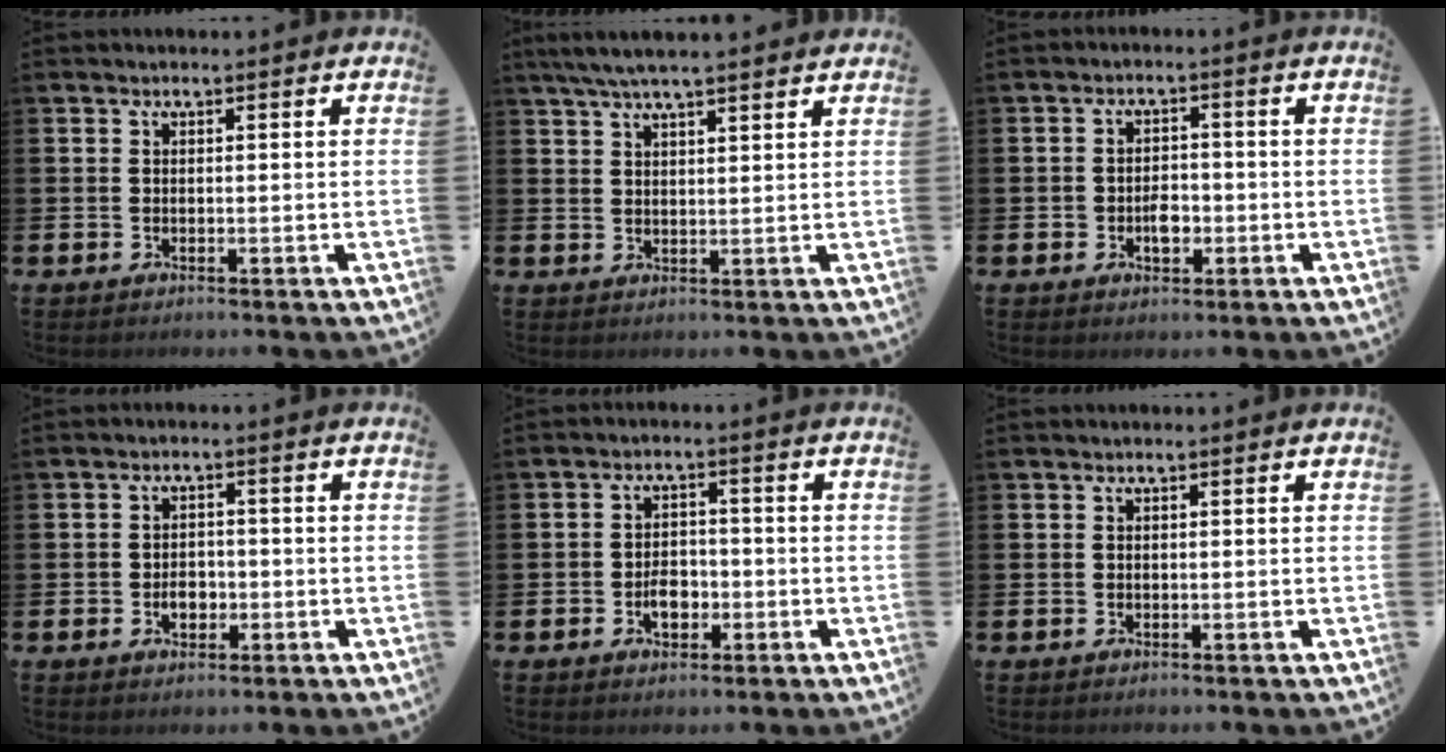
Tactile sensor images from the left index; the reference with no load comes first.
{"total": 4.7, "force": [4.2, 0.3, 2.1], "torque": [-0.052, -0.007, 0.076]}
{"total": 3.0, "force": [-1.0, 2.1, 1.9], "torque": [-0.029, 0.000, -0.022]}
{"total": 2.7, "force": [-0.9, 2.0, 1.6], "torque": [-0.017, -0.003, -0.022]}
{"total": 3.4, "force": [-1.2, 2.2, 2.3], "torque": [-0.033, -0.001, -0.025]}
{"total": 0.0}